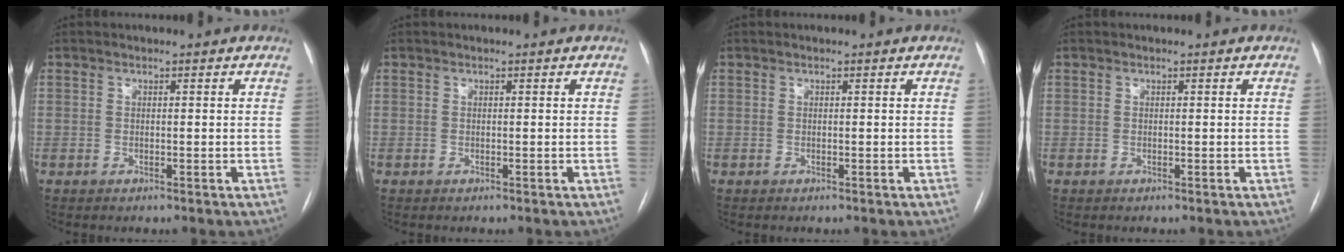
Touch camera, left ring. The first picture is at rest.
{"total": 0.0}
{"total": 0.0}
{"total": 0.0}